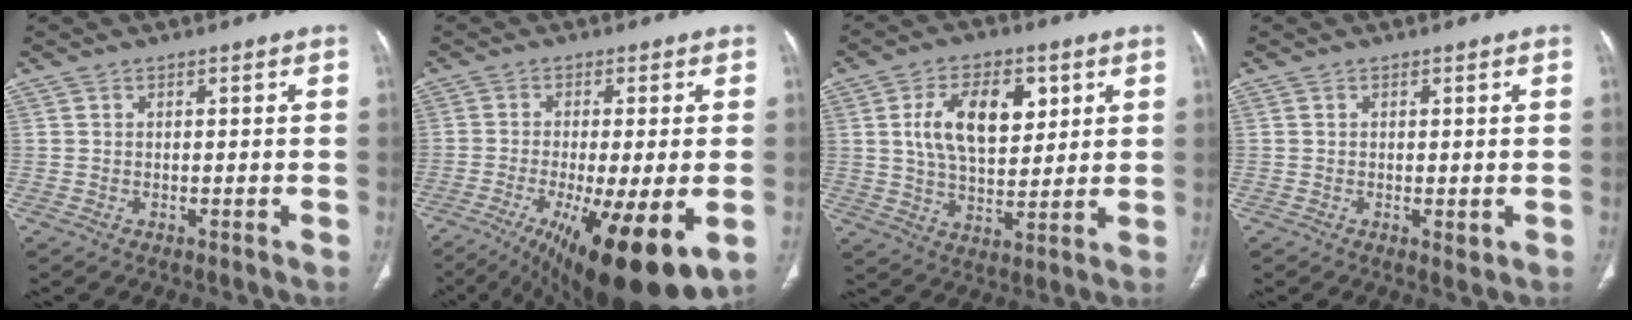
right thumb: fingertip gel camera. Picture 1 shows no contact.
{"total": 18.2, "force": [-6.8, 4.5, 16.3], "torque": [-0.235, -0.029, -0.095]}
{"total": 13.7, "force": [4.1, 7.7, 10.6], "torque": [-0.155, -0.012, 0.076]}
{"total": 1.1, "force": [-0.1, 0.5, 0.9], "torque": [-0.012, -0.005, -0.001]}